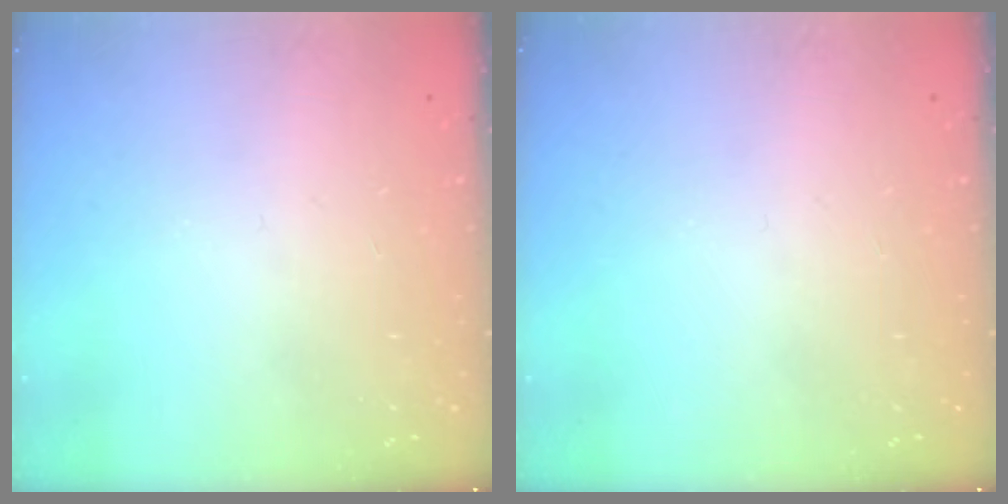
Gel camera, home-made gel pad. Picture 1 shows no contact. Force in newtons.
{"total": 0.0}